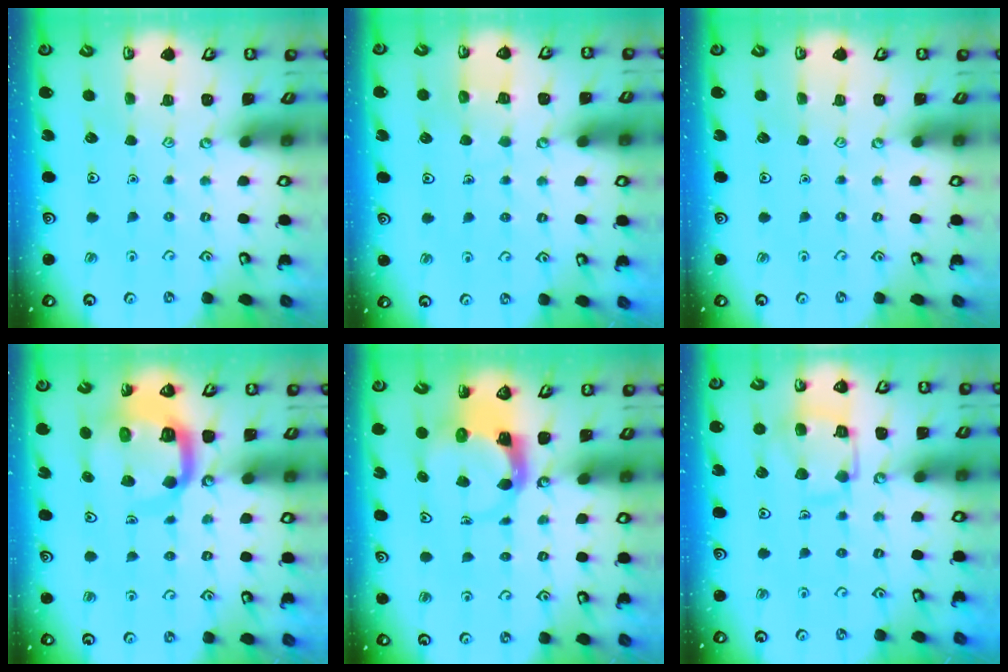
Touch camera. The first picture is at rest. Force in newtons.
{"total": 6.3, "press": 6.3, "slide": 0.4}
{"total": 0.0}
{"total": 12.3, "press": 12.2, "slide": 1.4}
{"total": 5.4, "press": 5.3, "slide": 1.0}
{"total": 12.8, "press": 12.7, "slide": 1.3}